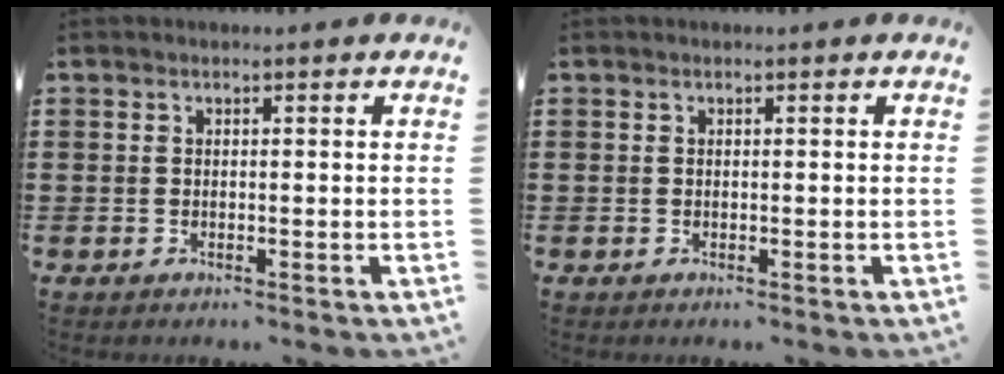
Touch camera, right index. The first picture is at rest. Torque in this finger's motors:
{"motor_torque": [1.67, 0.46, 0.00, 0.00]}